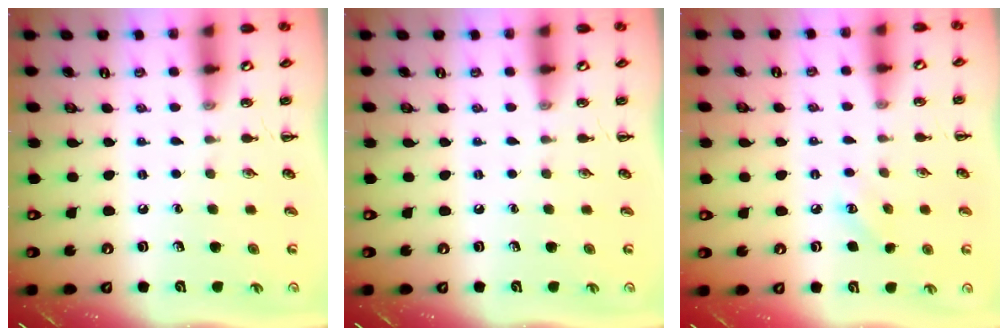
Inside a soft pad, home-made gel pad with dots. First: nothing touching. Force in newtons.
{"total": 0.0}
{"total": 4.7, "press": 4.5, "slide": 1.2}